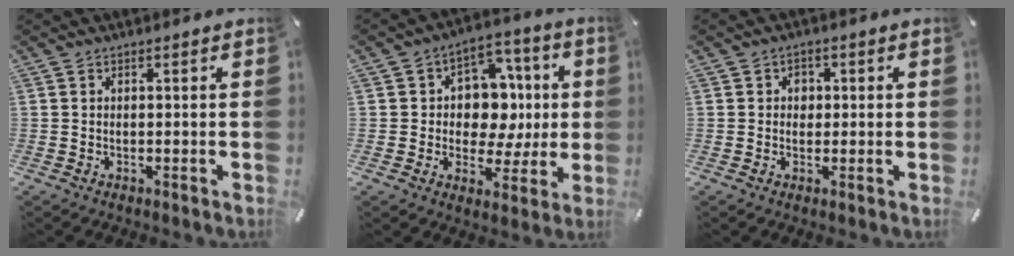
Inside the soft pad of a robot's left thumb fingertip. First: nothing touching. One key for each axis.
{"total": 12.0, "fx": 0.3, "fy": 10.4, "fz": 5.9, "tx": -0.072, "ty": -0.008, "tz": 0.014}
{"total": 2.4, "fx": -0.1, "fy": 2.2, "fz": 1.0, "tx": -0.006, "ty": 0.000, "tz": -0.009}